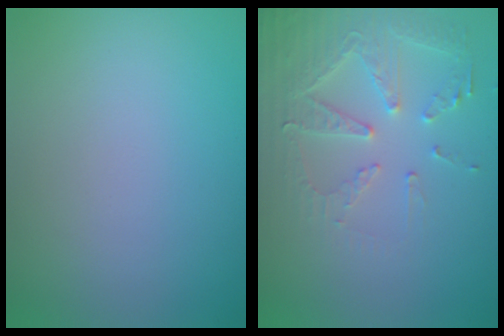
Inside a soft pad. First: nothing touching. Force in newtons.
{"total": 4.1, "press": 3.7, "slide": 1.7}